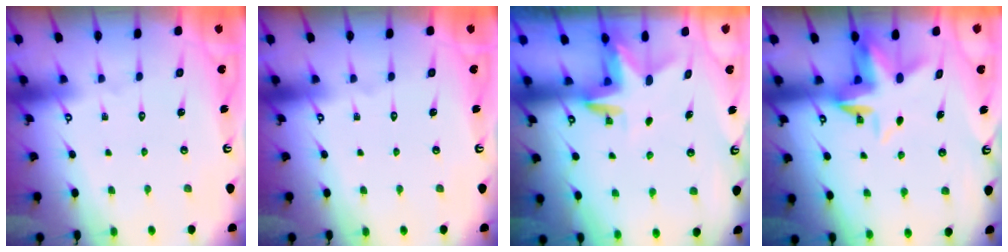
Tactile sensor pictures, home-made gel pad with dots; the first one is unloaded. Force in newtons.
{"total": 0.0}
{"total": 3.0, "press": 3.0, "slide": 0.2}
{"total": 4.5, "press": 4.4, "slide": 0.9}